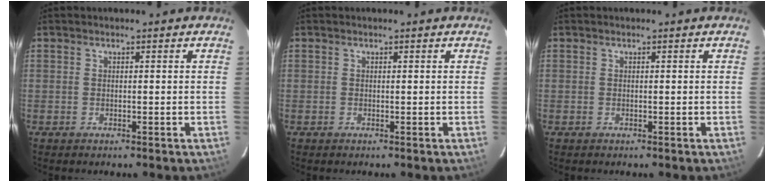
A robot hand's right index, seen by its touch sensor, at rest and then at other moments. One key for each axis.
{"total": 0.0}
{"total": 0.0}